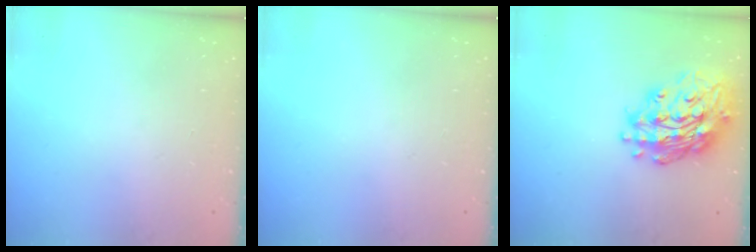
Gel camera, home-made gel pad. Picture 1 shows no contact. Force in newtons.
{"total": 0.0}
{"total": 20.7, "press": 20.6, "slide": 1.9}